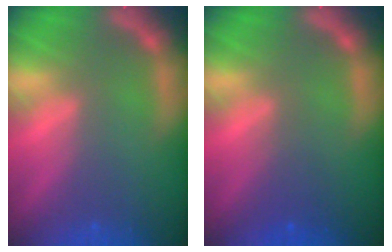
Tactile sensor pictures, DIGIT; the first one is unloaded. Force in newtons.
{"total": 2.0}